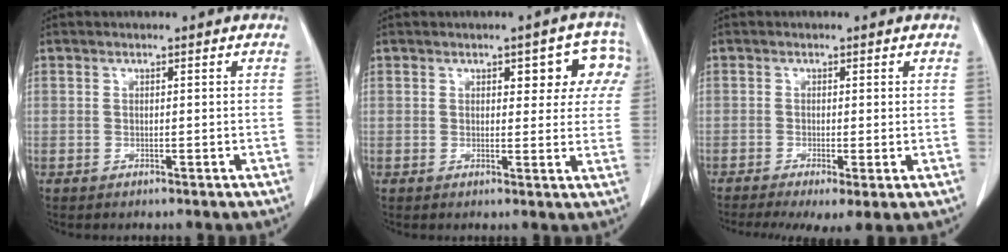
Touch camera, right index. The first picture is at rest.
{"total": 6.5, "force": [2.9, 3.2, 4.8], "torque": [-0.034, 0.016, 0.028]}
{"total": 6.4, "force": [-3.6, 1.5, 5.1], "torque": [-0.079, -0.019, -0.061]}